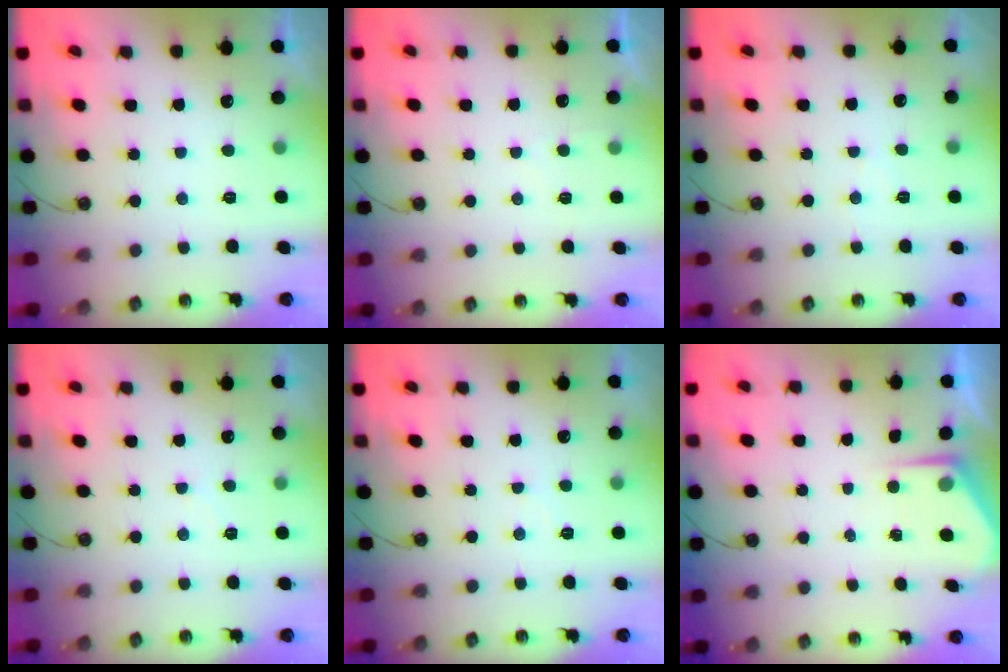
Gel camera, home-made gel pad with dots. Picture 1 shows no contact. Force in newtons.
{"total": 2.0, "press": 2.0, "slide": 0.3}
{"total": 4.4, "press": 4.4, "slide": 0.6}
{"total": 5.5, "press": 5.4, "slide": 0.8}
{"total": 4.0, "press": 3.9, "slide": 0.6}
{"total": 3.1, "press": 3.0, "slide": 0.4}